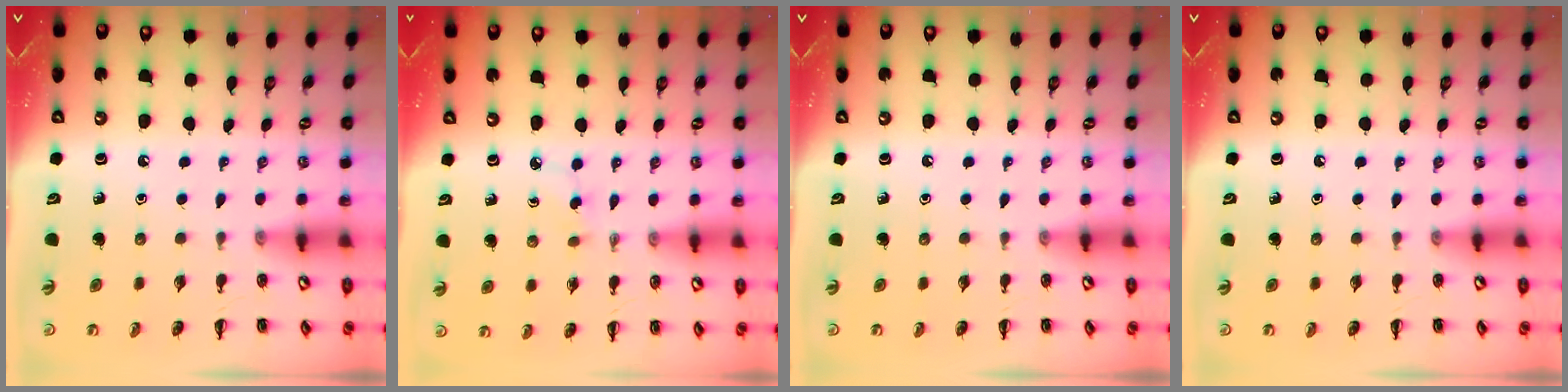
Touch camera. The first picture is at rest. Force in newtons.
{"total": 2.9, "press": 2.7, "slide": 1.1}
{"total": 0.0}
{"total": 0.0}